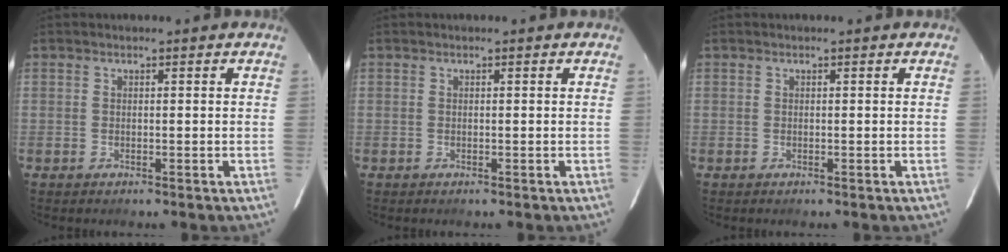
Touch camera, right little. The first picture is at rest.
{"total": 0.0}
{"total": 0.0}